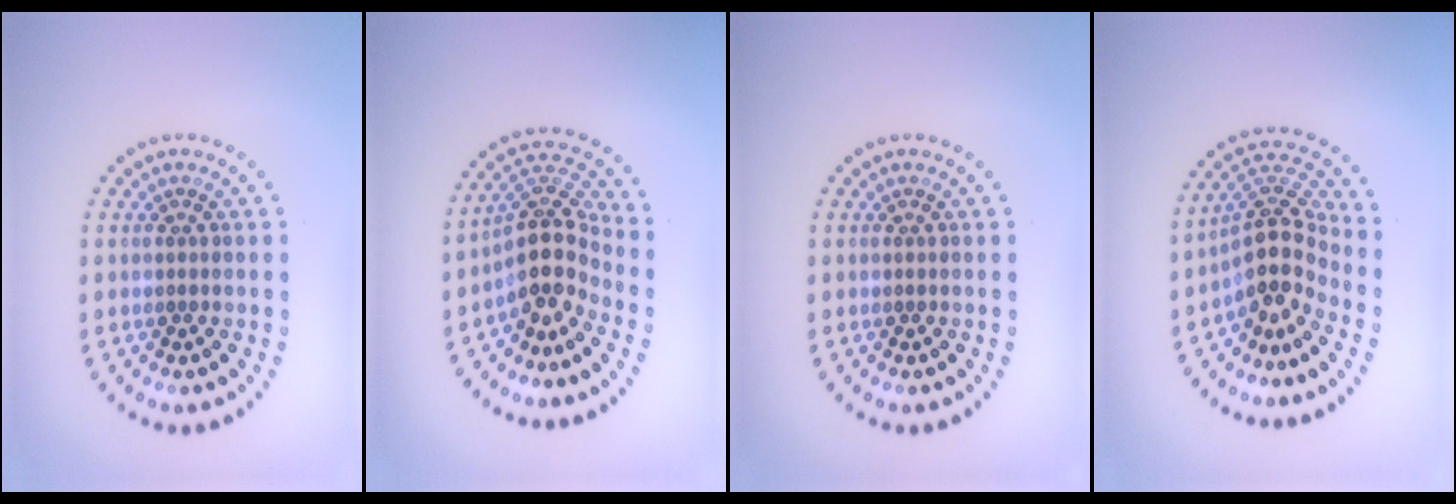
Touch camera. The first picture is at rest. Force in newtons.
{"total": 4.4, "press": 3.4, "slide": 2.8}
{"total": 0.0}
{"total": 4.4, "press": 3.3, "slide": 2.8}